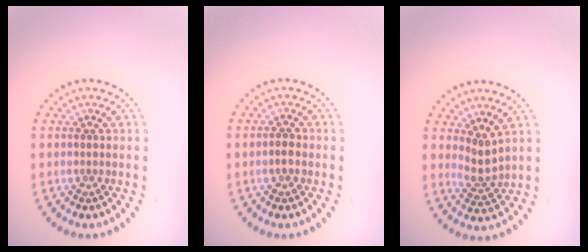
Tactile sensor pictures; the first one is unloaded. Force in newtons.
{"total": 1.2, "press": 1.1, "slide": 0.4}
{"total": 2.1, "press": 1.5, "slide": 1.5}